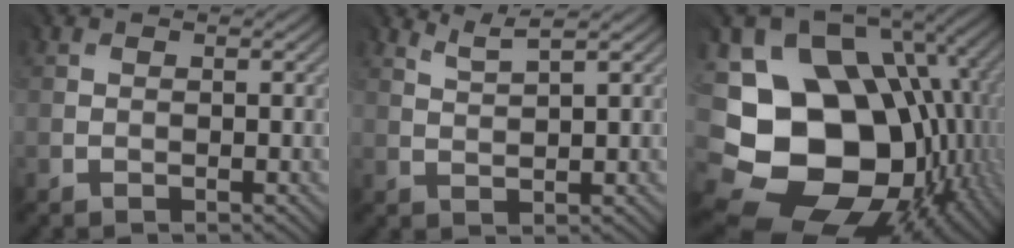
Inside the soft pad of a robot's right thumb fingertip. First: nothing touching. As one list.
[{"total": 2.2, "force": [2.1, -0.4, 0.8], "torque": [-0.020, 0.004, 0.050]}, {"total": 21.5, "force": [-2.3, 17.3, 12.6], "torque": [-0.250, -0.021, -0.036]}]